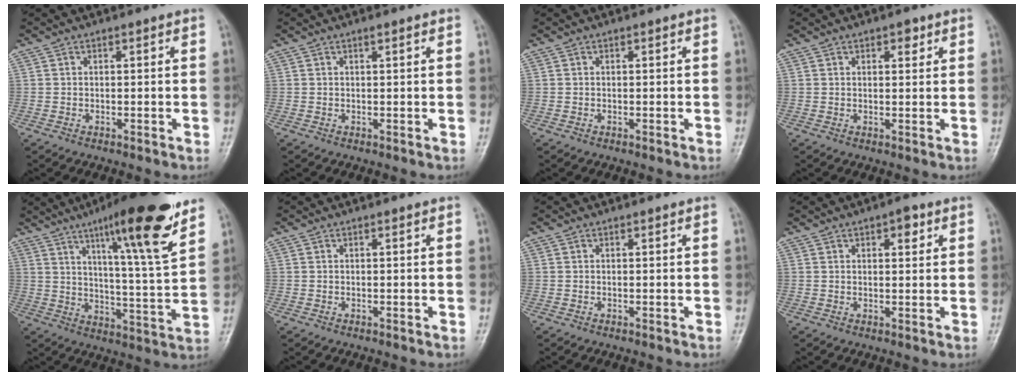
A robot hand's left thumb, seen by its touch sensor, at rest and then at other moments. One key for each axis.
{"total": 0.6, "fx": 0.4, "fy": 0.1, "fz": 0.4, "tx": -0.007, "ty": -0.001, "tz": 0.006}
{"total": 0.0}
{"total": 2.3, "fx": 1.3, "fy": 1.2, "fz": 1.4, "tx": -0.006, "ty": -0.005, "tz": 0.017}
{"total": 18.8, "fx": 11.8, "fy": 2.3, "fz": 14.4, "tx": -0.196, "ty": -0.064, "tz": 0.180}
{"total": 0.0}
{"total": 0.0}
{"total": 3.3, "fx": 1.7, "fy": 1.5, "fz": 2.4, "tx": -0.020, "ty": -0.004, "tz": 0.020}